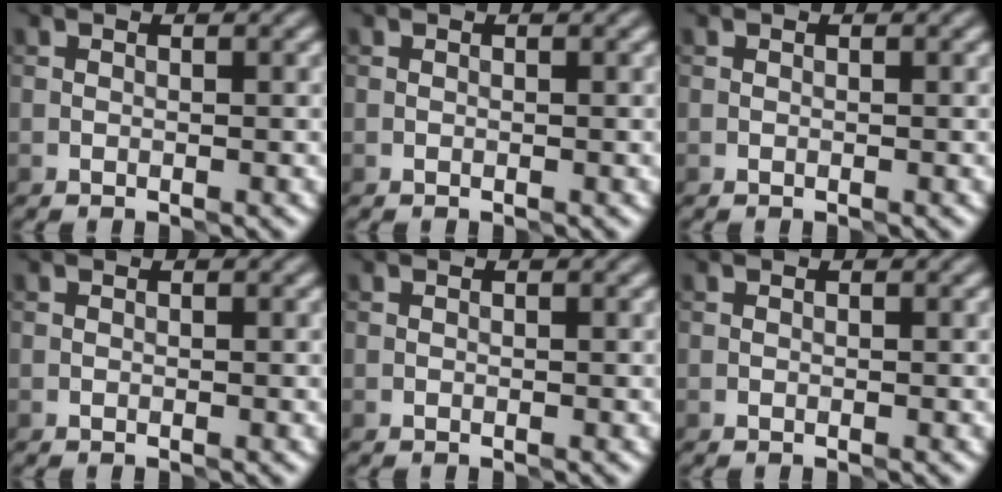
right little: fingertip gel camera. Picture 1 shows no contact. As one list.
[{"total": 0.0}, {"total": 0.0}, {"total": 0.0}, {"total": 0.0}, {"total": 0.0}]